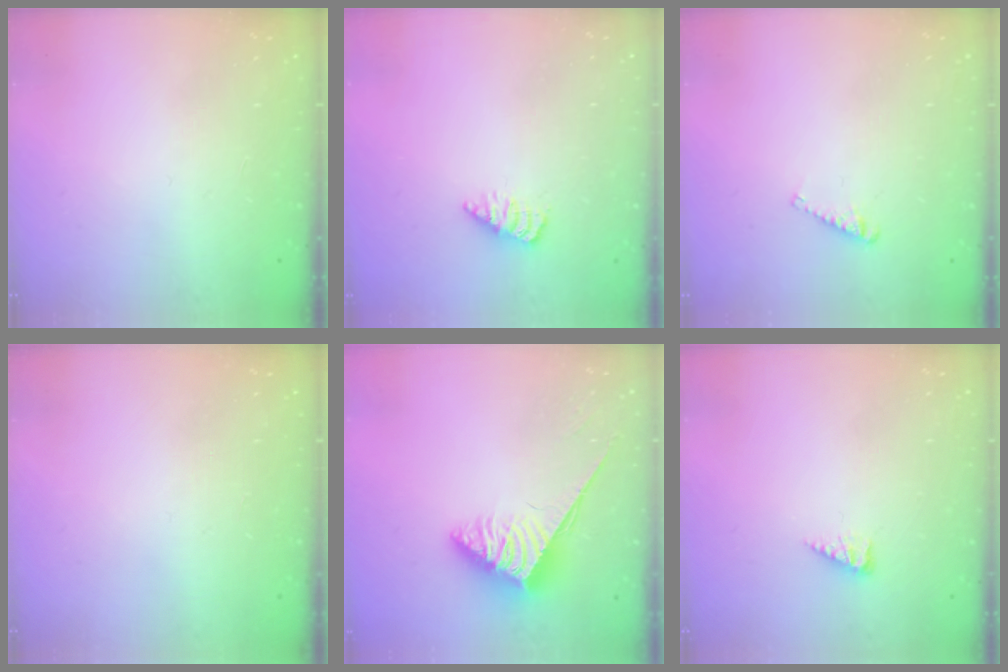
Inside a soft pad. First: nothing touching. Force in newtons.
{"total": 1.9, "press": 1.9, "slide": 0.3}
{"total": 3.3, "press": 3.3, "slide": 0.1}
{"total": 0.0}
{"total": 3.7, "press": 3.7, "slide": 0.6}
{"total": 2.9, "press": 2.9, "slide": 0.3}